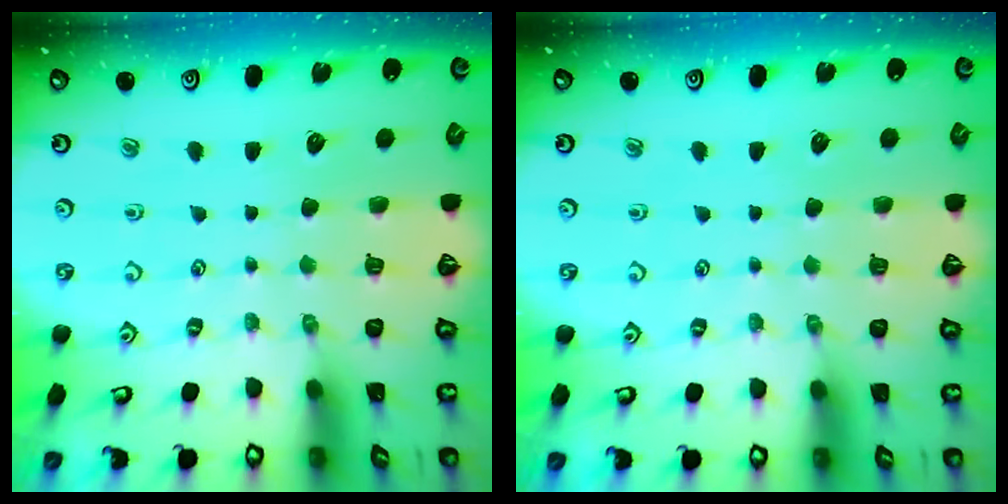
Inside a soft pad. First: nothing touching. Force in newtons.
{"total": 0.0}